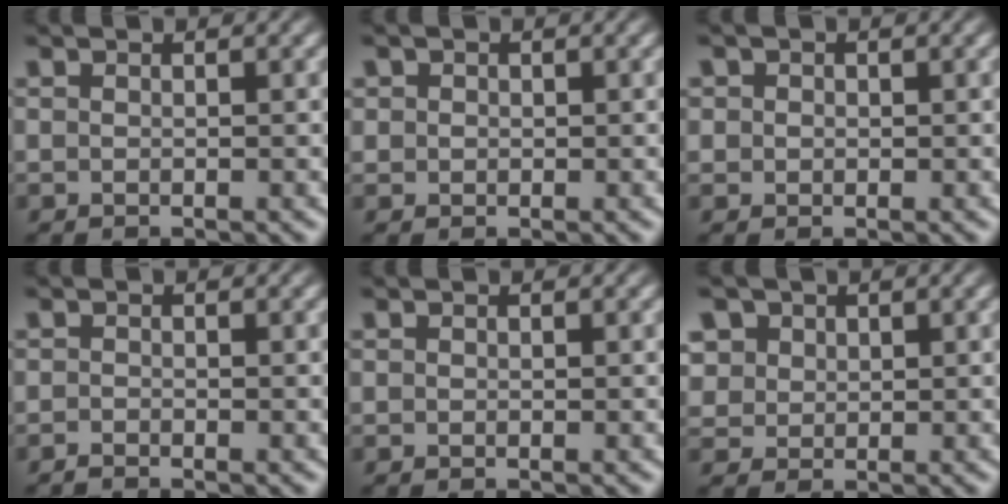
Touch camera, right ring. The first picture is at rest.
{"total": 1.1, "force": [0.4, 1.0, 0.2], "torque": [-0.004, -0.008, 0.014]}
{"total": 1.4, "force": [0.2, 1.3, 0.3], "torque": [-0.006, -0.007, 0.010]}
{"total": 1.1, "force": [-1.0, -0.3, -0.2], "torque": [0.011, -0.008, -0.017]}
{"total": 0.0}
{"total": 4.1, "force": [1.7, 3.4, 1.6], "torque": [-0.040, -0.010, 0.040]}